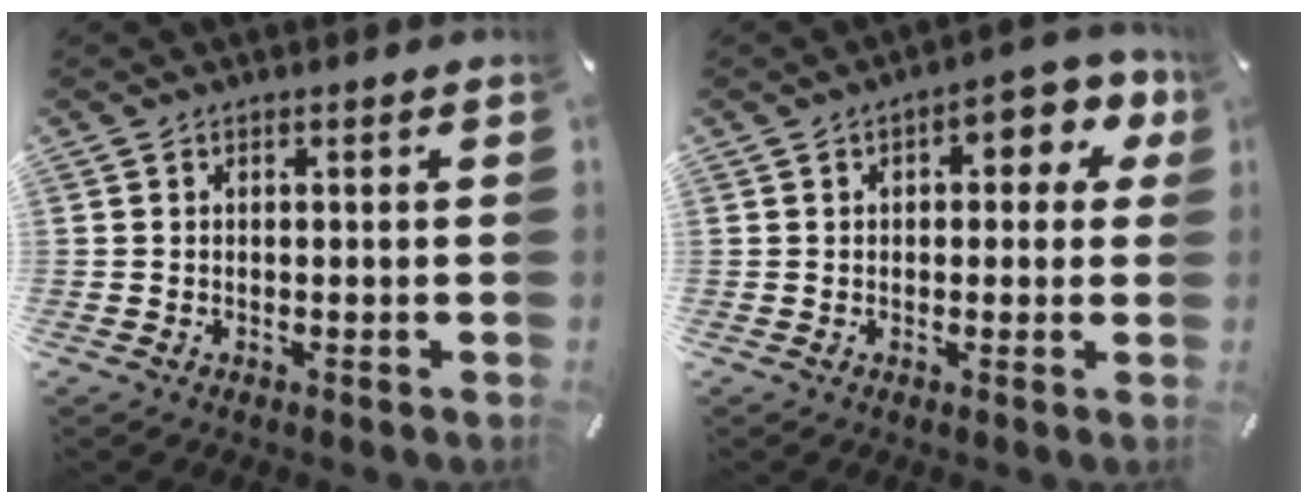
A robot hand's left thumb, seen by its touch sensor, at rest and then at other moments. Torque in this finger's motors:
{"motor_torque": [0.86, 1.06, 0.27, -0.22, -0.01]}